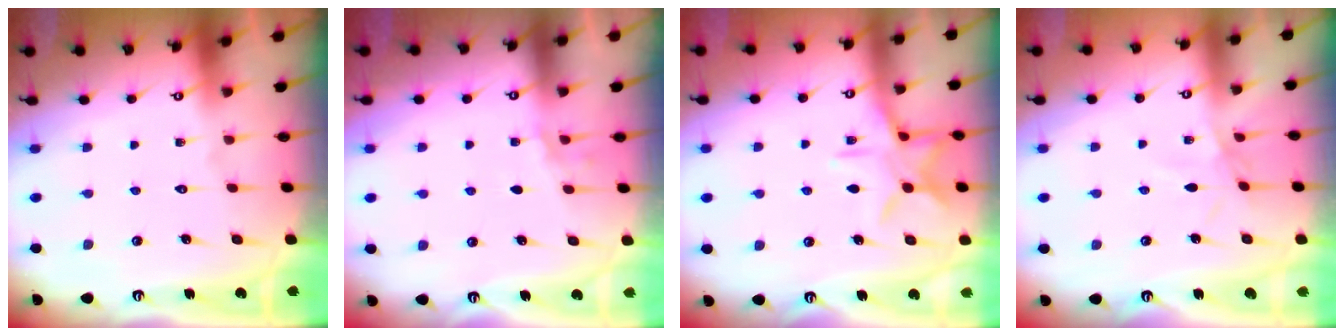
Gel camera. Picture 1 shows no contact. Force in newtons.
{"total": 2.7, "press": 2.4, "slide": 1.4}
{"total": 9.7, "press": 9.6, "slide": 0.6}
{"total": 2.9, "press": 2.9, "slide": 0.5}